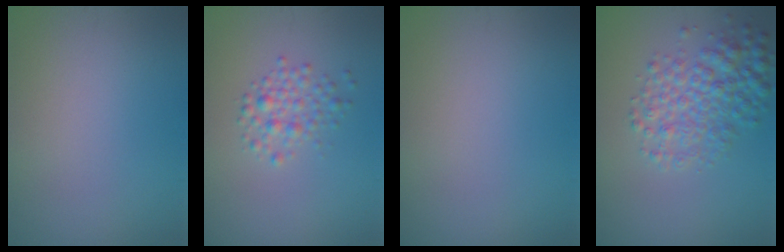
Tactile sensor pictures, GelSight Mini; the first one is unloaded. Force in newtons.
{"total": 2.0, "press": 2.0, "slide": 0.1}
{"total": 0.0}
{"total": 4.4, "press": 4.4, "slide": 0.1}